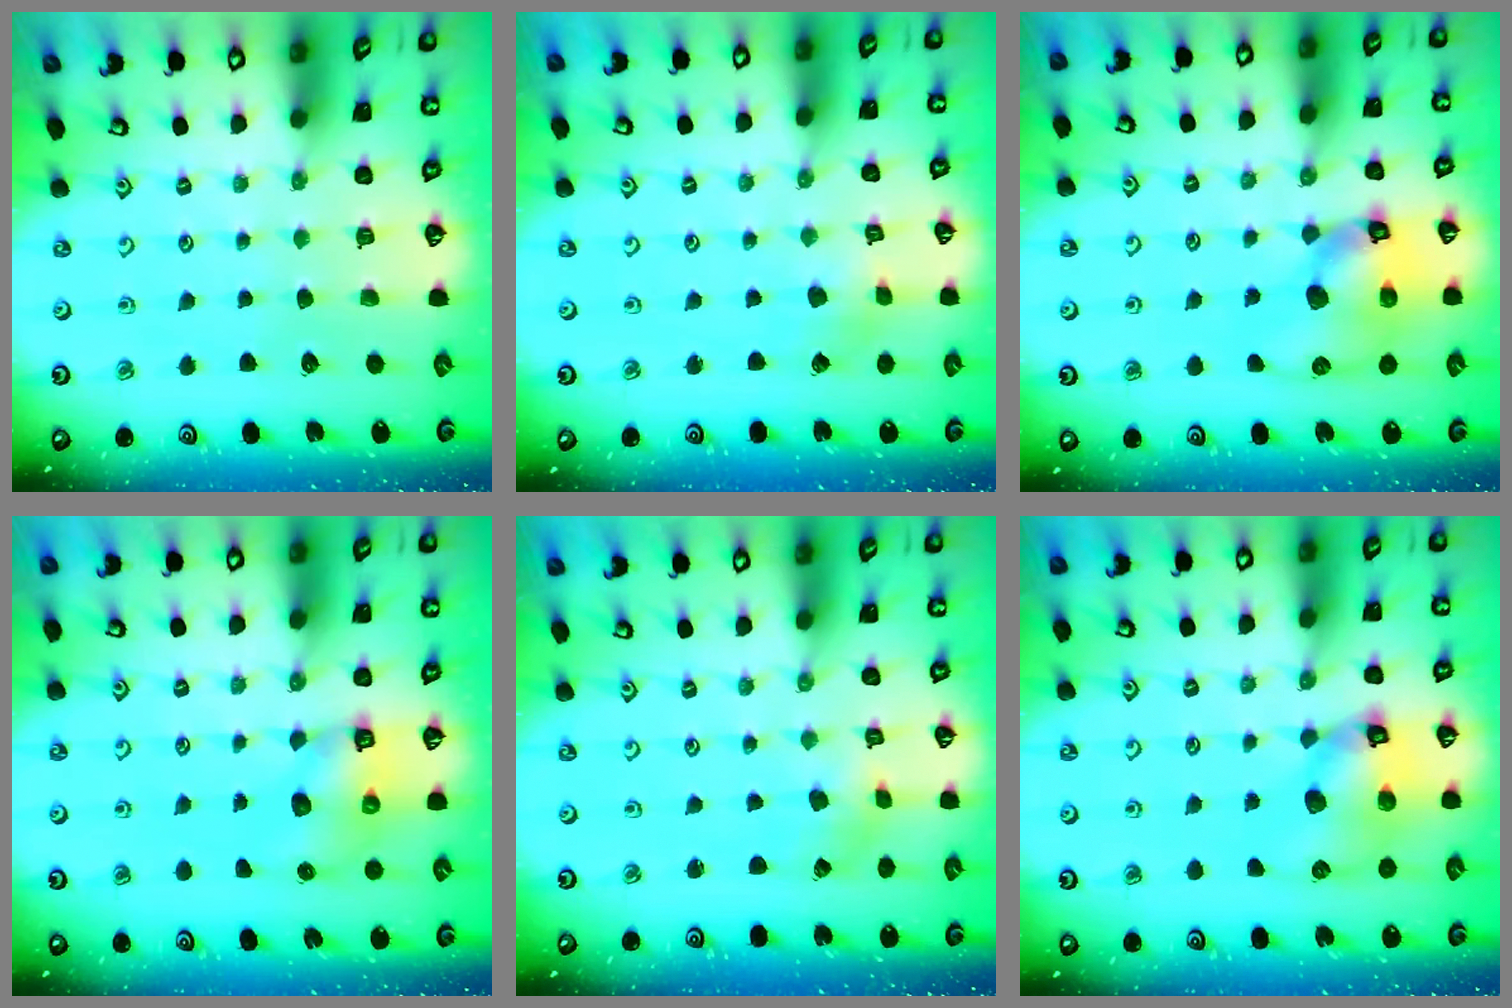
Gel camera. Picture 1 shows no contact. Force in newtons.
{"total": 2.6, "press": 2.6, "slide": 0.2}
{"total": 14.1, "press": 13.9, "slide": 2.1}
{"total": 6.7, "press": 6.6, "slide": 1.0}
{"total": 1.8, "press": 1.8, "slide": 0.3}
{"total": 12.2, "press": 12.1, "slide": 1.8}